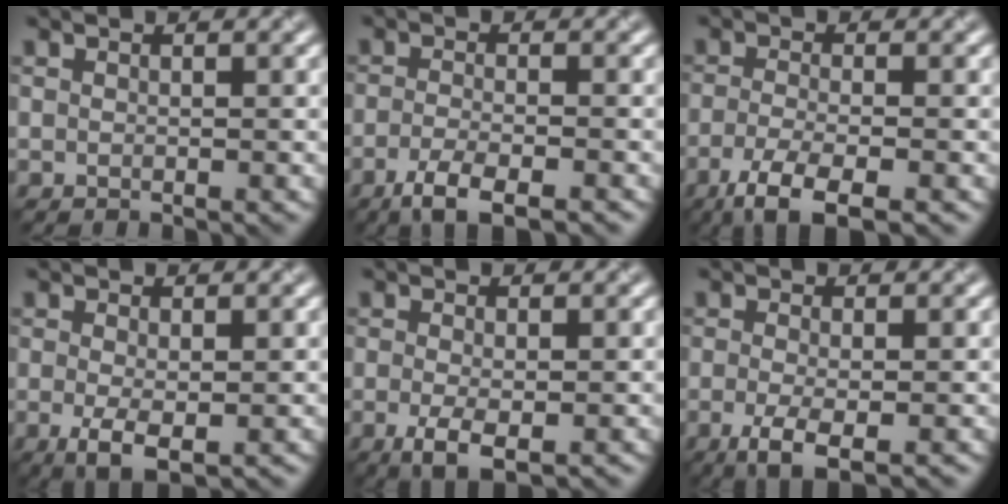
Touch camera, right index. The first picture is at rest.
{"total": 3.8, "force": [-2.5, 0.9, 2.8], "torque": [-0.053, -0.007, -0.051]}
{"total": 4.8, "force": [-2.8, 1.3, 3.7], "torque": [-0.071, -0.008, -0.061]}
{"total": 3.1, "force": [-0.7, 1.1, 2.8], "torque": [-0.055, -0.009, -0.013]}
{"total": 3.2, "force": [-1.1, 1.1, 2.8], "torque": [-0.056, -0.010, -0.020]}
{"total": 3.4, "force": [-1.3, 1.0, 3.0], "torque": [-0.061, -0.008, -0.026]}